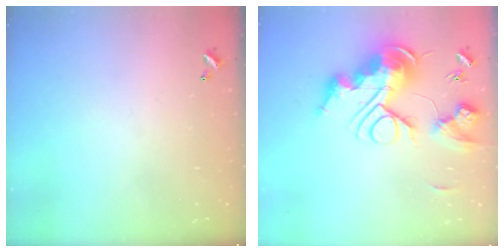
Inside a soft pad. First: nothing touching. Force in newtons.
{"total": 0.7, "press": 0.7, "slide": 0.0}